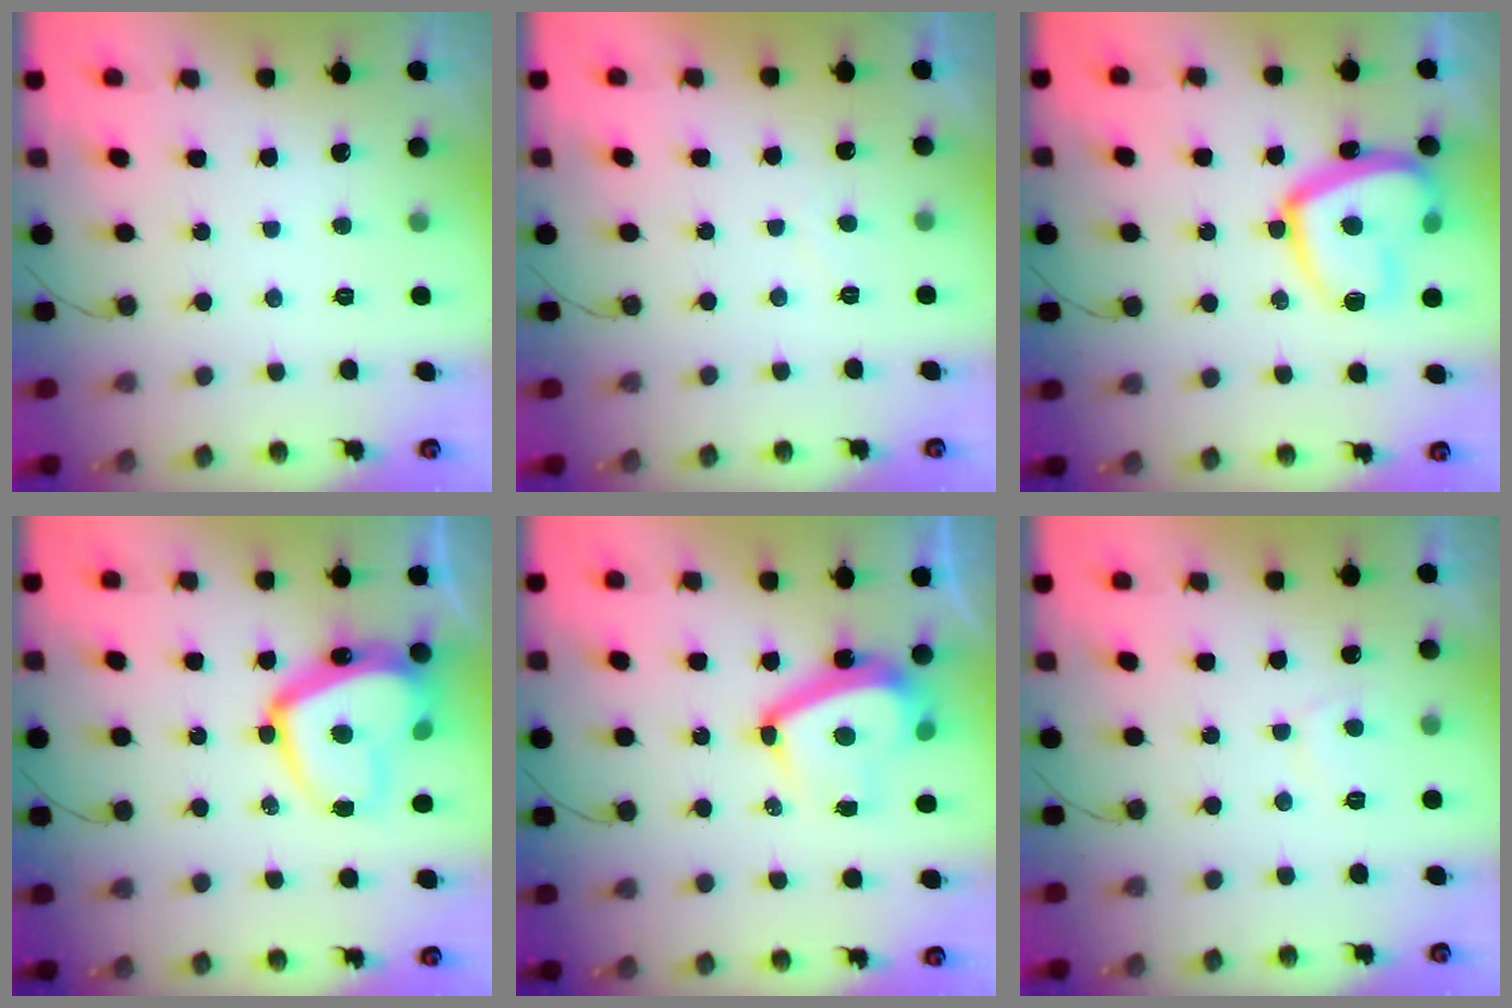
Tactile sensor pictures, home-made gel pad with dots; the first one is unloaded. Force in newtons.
{"total": 0.6, "press": 0.3, "slide": 0.5}
{"total": 18.1, "press": 18.0, "slide": 1.8}
{"total": 18.3, "press": 18.2, "slide": 1.6}
{"total": 12.0, "press": 11.9, "slide": 1.6}
{"total": 3.0, "press": 2.9, "slide": 0.7}